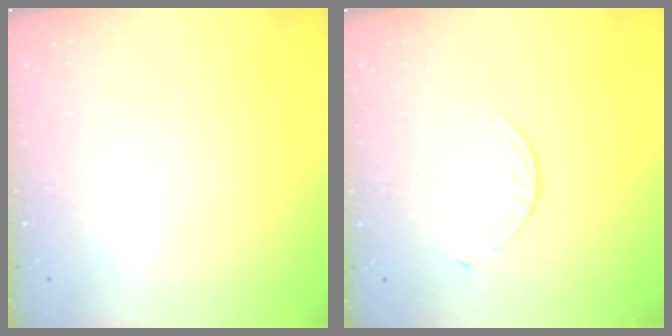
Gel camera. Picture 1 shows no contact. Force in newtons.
{"total": 2.7, "press": 2.6, "slide": 0.3}